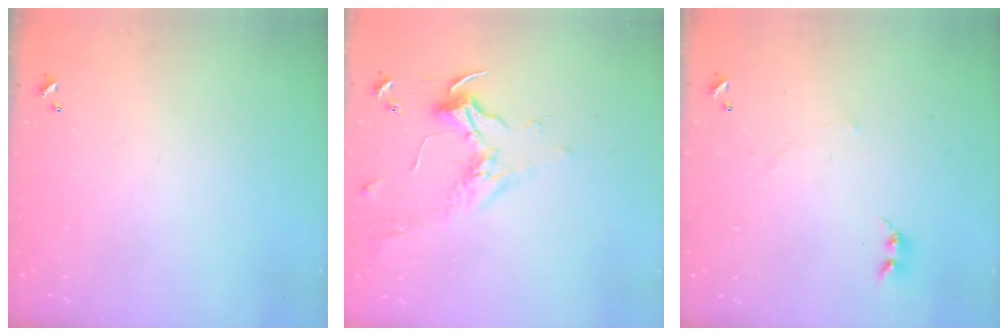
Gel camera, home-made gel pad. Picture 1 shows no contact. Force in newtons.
{"total": 1.8, "press": 1.6, "slide": 0.6}
{"total": 1.7, "press": 1.6, "slide": 0.4}